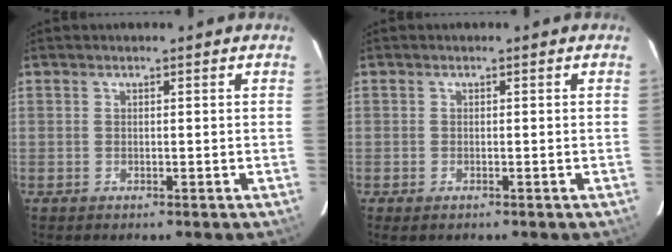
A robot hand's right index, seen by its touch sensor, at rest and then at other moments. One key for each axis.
{"total": 0.9, "fx": -0.6, "fy": 0.4, "fz": 0.6, "tx": -0.011, "ty": -0.002, "tz": -0.005}